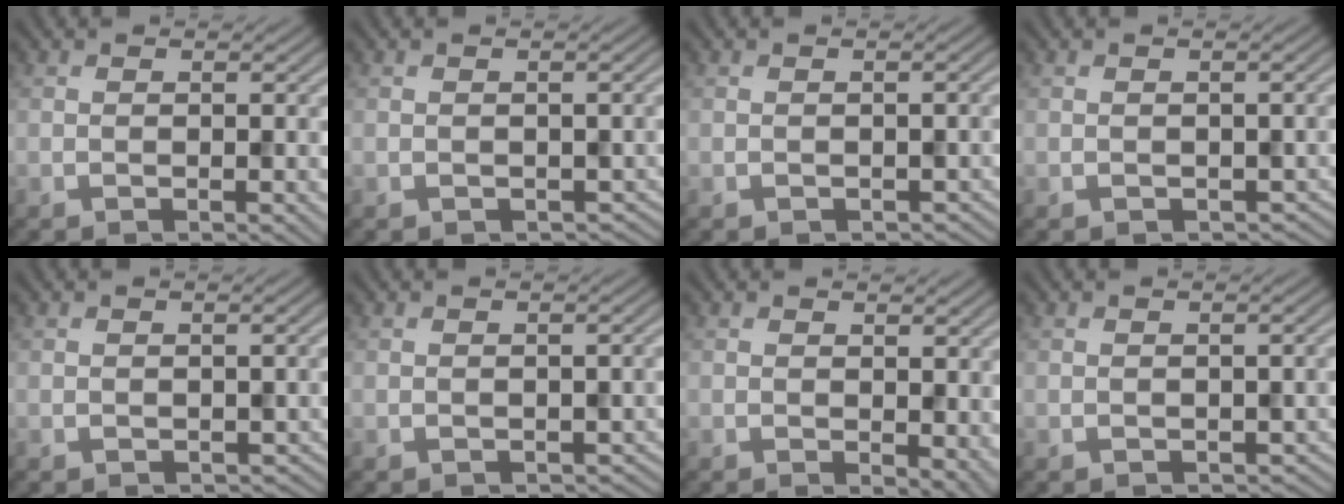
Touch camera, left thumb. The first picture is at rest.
{"total": 1.7, "force": [-0.5, 1.4, 0.8], "torque": [-0.019, -0.013, -0.006]}
{"total": 1.1, "force": [-0.6, 0.7, 0.5], "torque": [-0.011, -0.010, -0.007]}
{"total": 1.8, "force": [-0.6, 1.4, 0.9], "torque": [-0.020, -0.014, -0.007]}
{"total": 1.3, "force": [-0.5, 1.1, 0.5], "torque": [-0.015, -0.012, -0.005]}
{"total": 1.4, "force": [-0.7, 1.0, 0.7], "torque": [-0.014, -0.012, -0.006]}
{"total": 3.3, "force": [-0.1, 2.0, 2.7], "torque": [-0.032, -0.011, 0.001]}
{"total": 1.4, "force": [-0.6, 1.0, 0.7], "torque": [-0.015, -0.013, -0.006]}